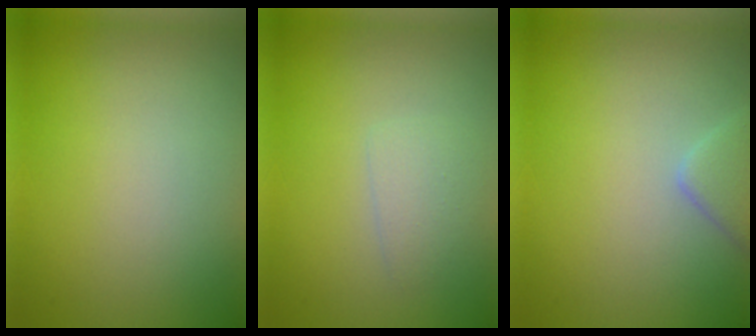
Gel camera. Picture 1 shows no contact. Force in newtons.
{"total": 1.6, "press": 1.6, "slide": 0.0}
{"total": 2.1, "press": 2.1, "slide": 0.2}